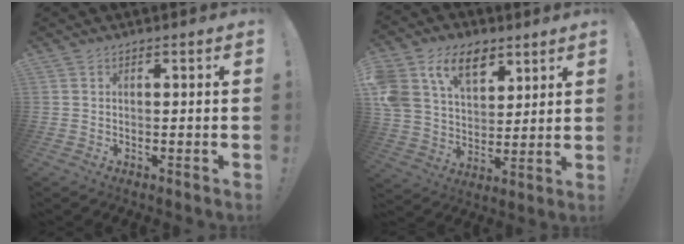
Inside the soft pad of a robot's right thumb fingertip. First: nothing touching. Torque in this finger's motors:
{"motor_torque": [0.37, 0.68, 0.90, 0.31, 0.42]}